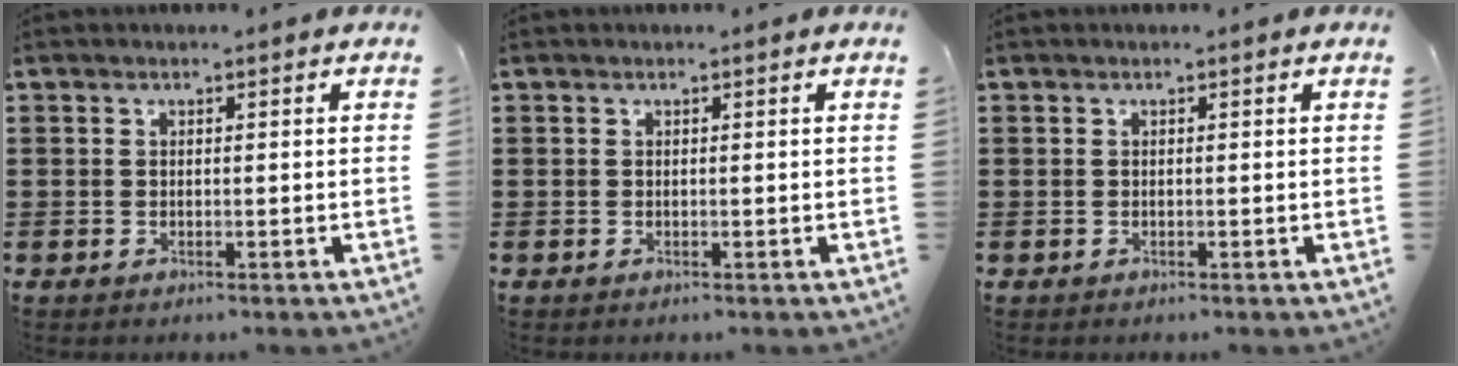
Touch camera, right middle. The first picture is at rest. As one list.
[{"total": 0.0}, {"total": 0.0}]